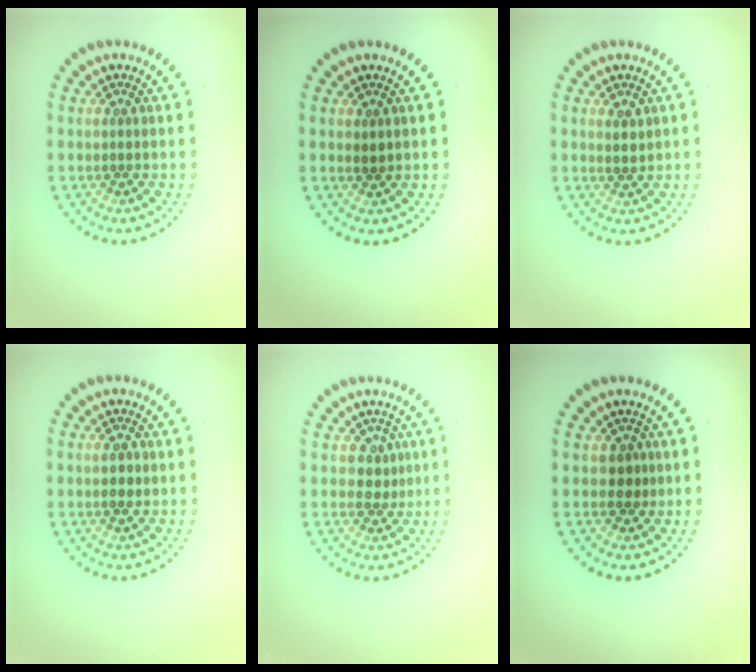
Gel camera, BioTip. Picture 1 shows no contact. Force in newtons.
{"total": 0.7, "press": 0.7, "slide": 0.2}
{"total": 1.3, "press": 1.1, "slide": 0.7}
{"total": 1.6, "press": 1.5, "slide": 0.3}
{"total": 1.5, "press": 1.2, "slide": 0.9}
{"total": 1.2, "press": 1.0, "slide": 0.7}